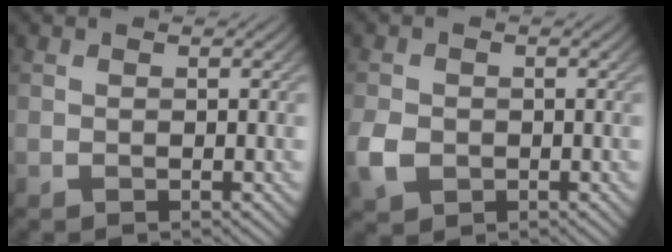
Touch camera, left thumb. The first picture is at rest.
{"total": 3.8, "force": [-1.1, 3.0, 2.0], "torque": [-0.055, -0.009, -0.026]}